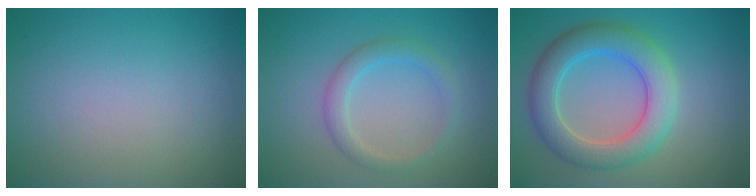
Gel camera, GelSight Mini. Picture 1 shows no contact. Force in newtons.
{"total": 2.3, "press": 2.3, "slide": 0.1}
{"total": 6.0, "press": 6.0, "slide": 0.5}